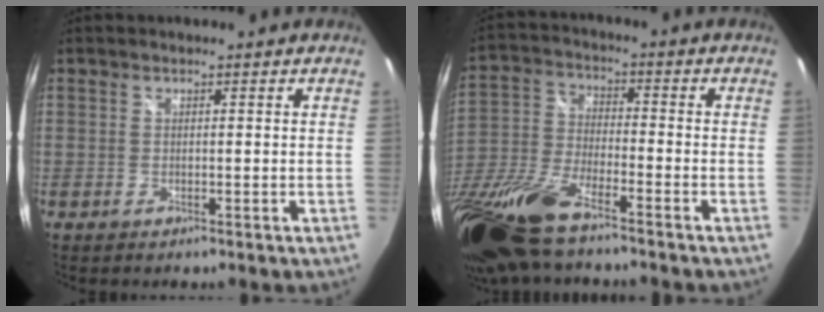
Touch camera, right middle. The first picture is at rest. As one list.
[{"total": 19.1, "force": [-13.6, 5.1, 12.3], "torque": [-0.277, -0.046, -0.268]}]